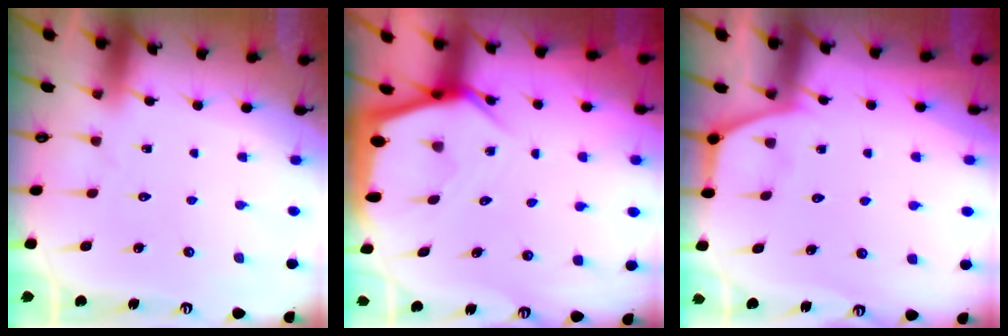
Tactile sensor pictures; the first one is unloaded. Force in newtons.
{"total": 5.2, "press": 5.2, "slide": 0.6}
{"total": 2.1, "press": 2.1, "slide": 0.4}